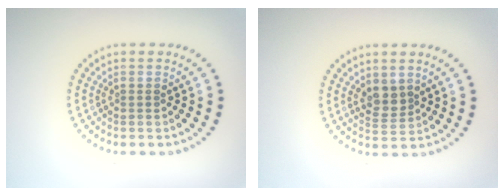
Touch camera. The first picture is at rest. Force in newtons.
{"total": 2.1, "press": 1.8, "slide": 0.9}